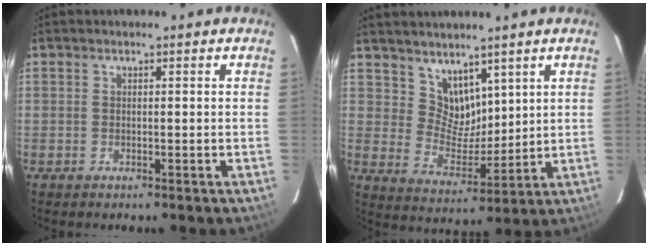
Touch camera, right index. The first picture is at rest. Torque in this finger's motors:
{"motor_torque": [-0.10, 0.14, 0.05, 0.00]}